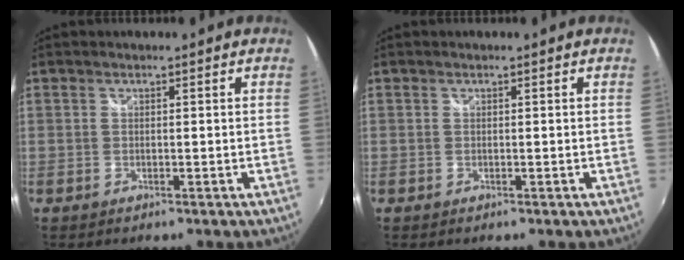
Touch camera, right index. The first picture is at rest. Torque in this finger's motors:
{"motor_torque": [0.00, 0.00, 0.00, 0.01]}